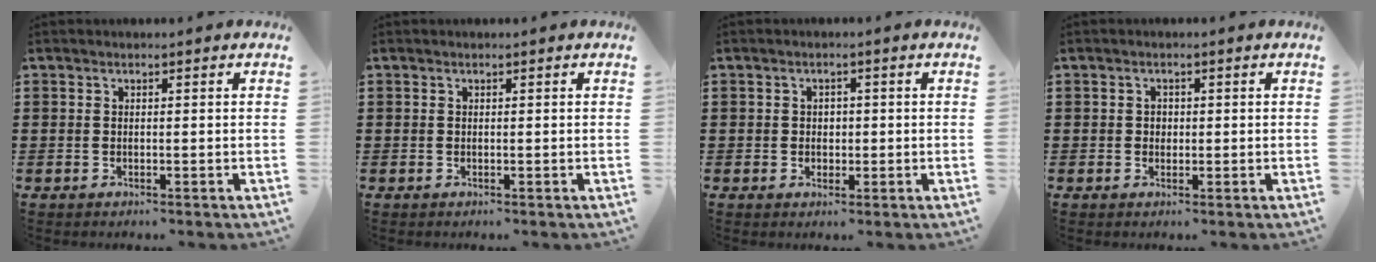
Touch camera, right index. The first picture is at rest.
{"total": 0.0}
{"total": 1.6, "force": [-0.1, 1.5, 0.7], "torque": [-0.017, 0.006, -0.004]}
{"total": 1.0, "force": [0.1, 0.9, 0.5], "torque": [-0.012, 0.004, 0.001]}